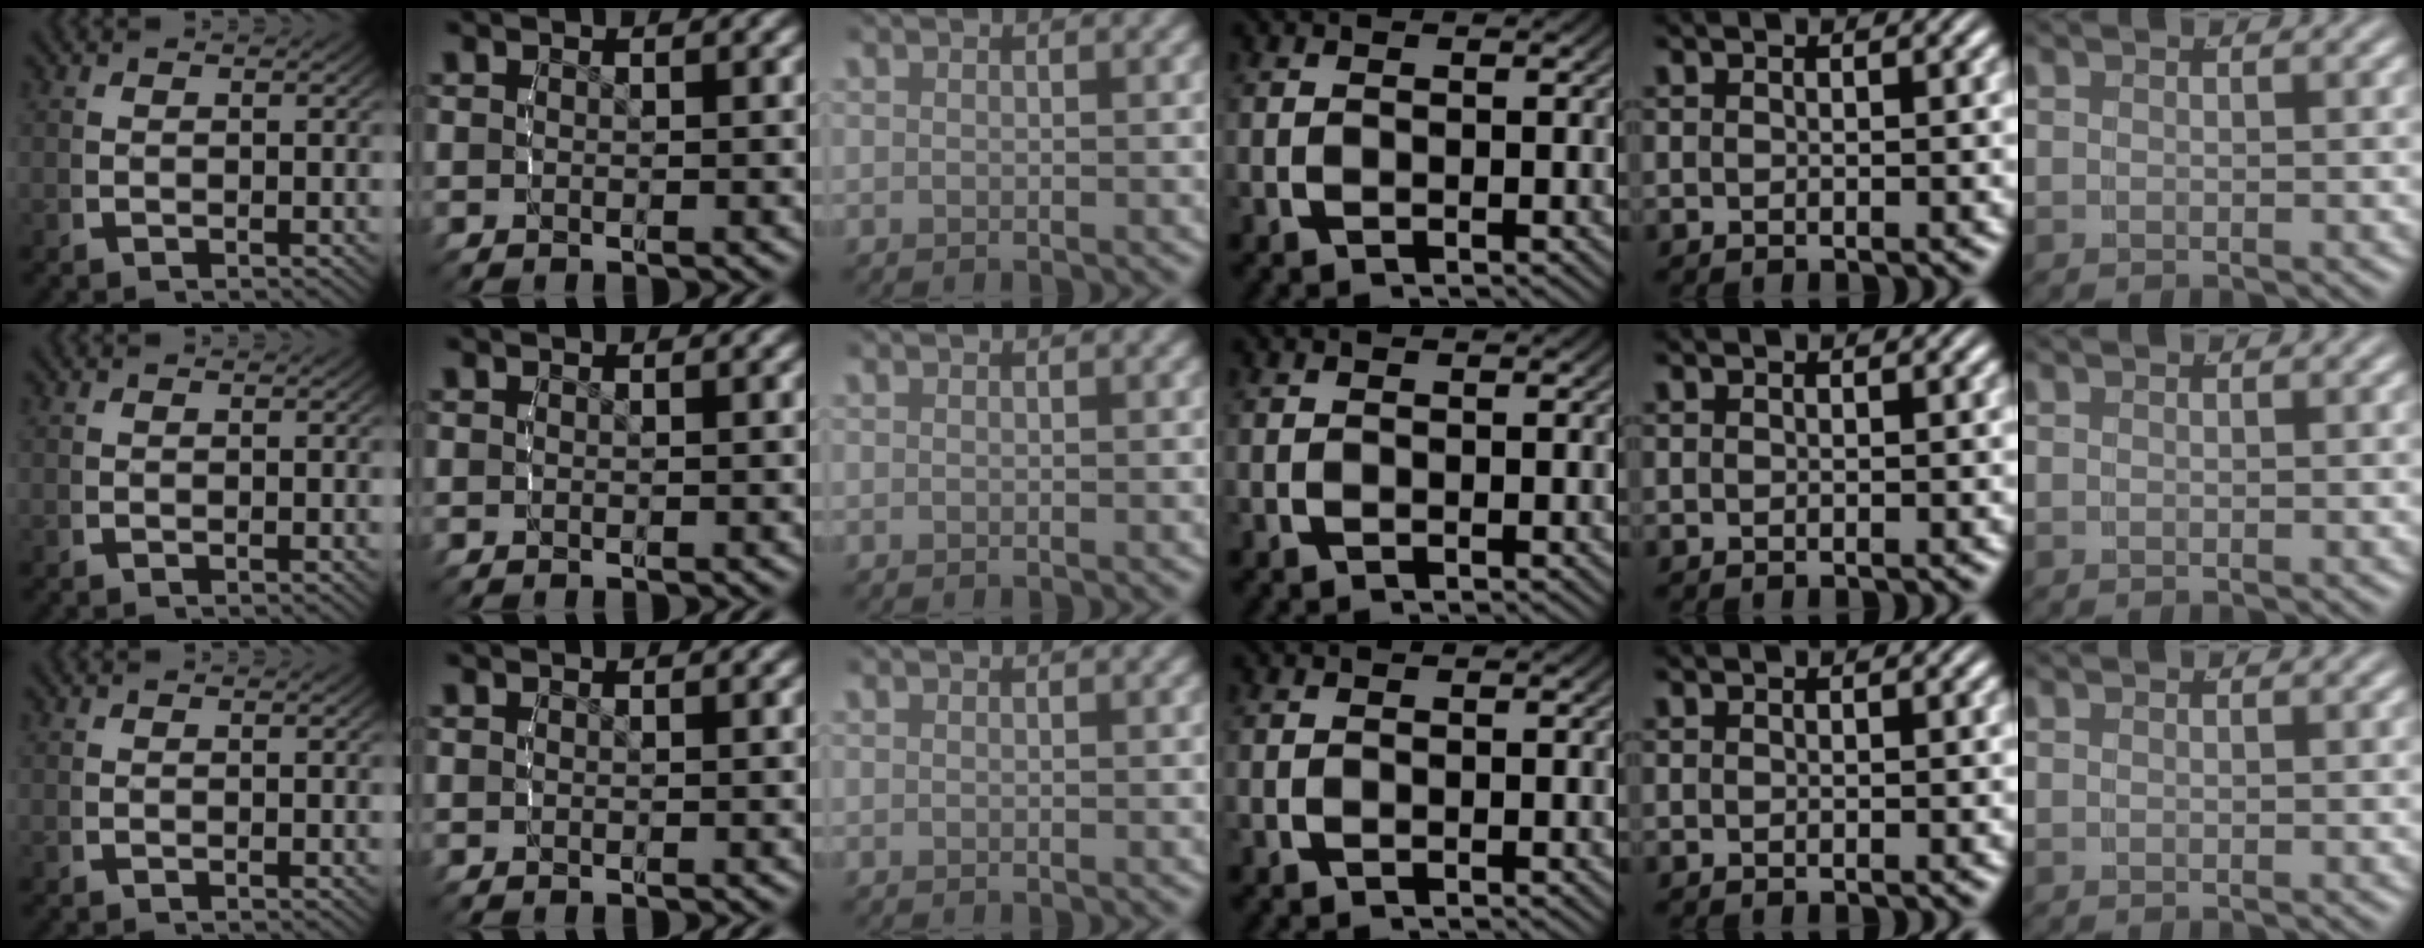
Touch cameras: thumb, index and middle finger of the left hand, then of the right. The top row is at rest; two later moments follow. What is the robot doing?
{"motion": "reach", "object": "paper"}